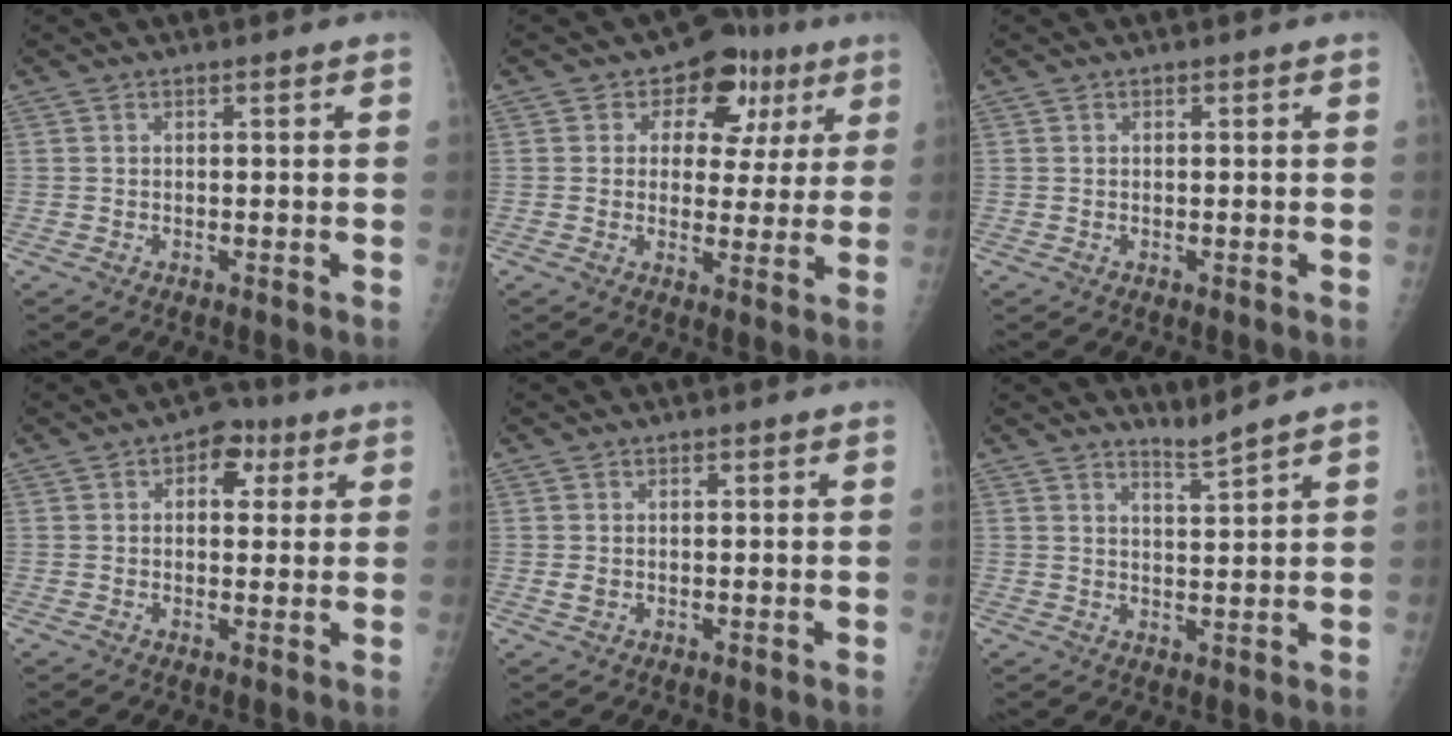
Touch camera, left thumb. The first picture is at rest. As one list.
[{"total": 11.2, "force": [4.3, 8.2, 6.4], "torque": [-0.025, 0.002, 0.053]}, {"total": 0.0}, {"total": 6.1, "force": [2.4, 4.2, 3.8], "torque": [-0.016, 0.000, 0.024]}, {"total": 1.8, "force": [-0.1, 1.5, 1.0], "torque": [-0.012, 0.000, 0.001]}, {"total": 2.7, "force": [2.4, -1.1, 0.2], "torque": [-0.005, -0.035, 0.052]}]